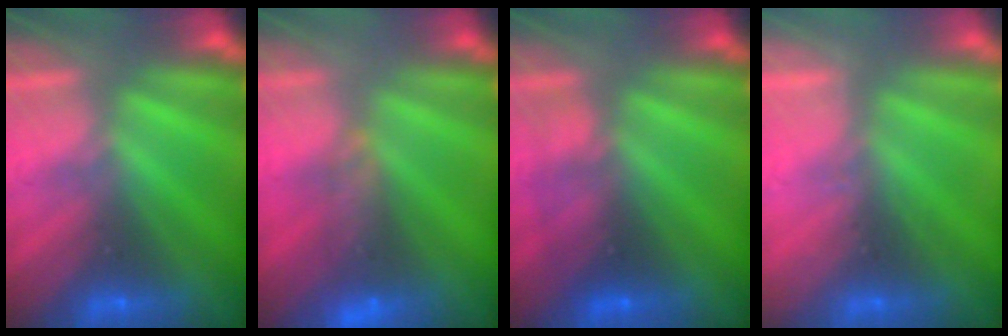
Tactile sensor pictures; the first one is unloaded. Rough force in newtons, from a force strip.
{"total": 5.5}
{"total": 2.7}
{"total": 2.3}